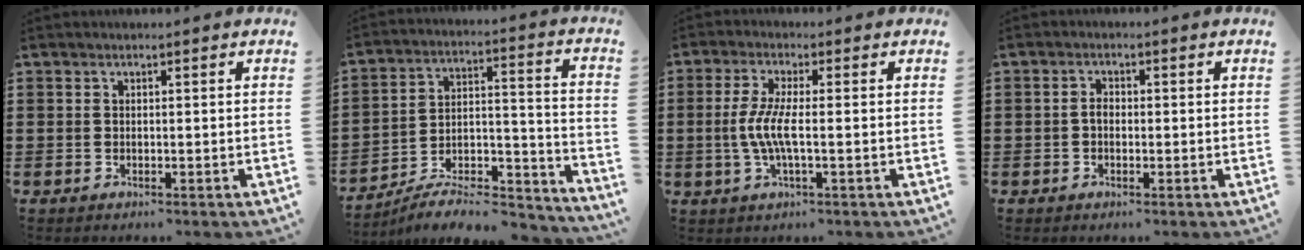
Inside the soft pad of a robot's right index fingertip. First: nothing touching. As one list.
[{"total": 7.5, "force": [-6.6, 2.1, 2.8], "torque": [-0.032, 0.016, -0.125]}, {"total": 5.4, "force": [-1.0, 0.8, 5.2], "torque": [-0.129, -0.012, -0.031]}, {"total": 1.6, "force": [-0.3, 1.1, 1.2], "torque": [-0.023, 0.003, -0.005]}]